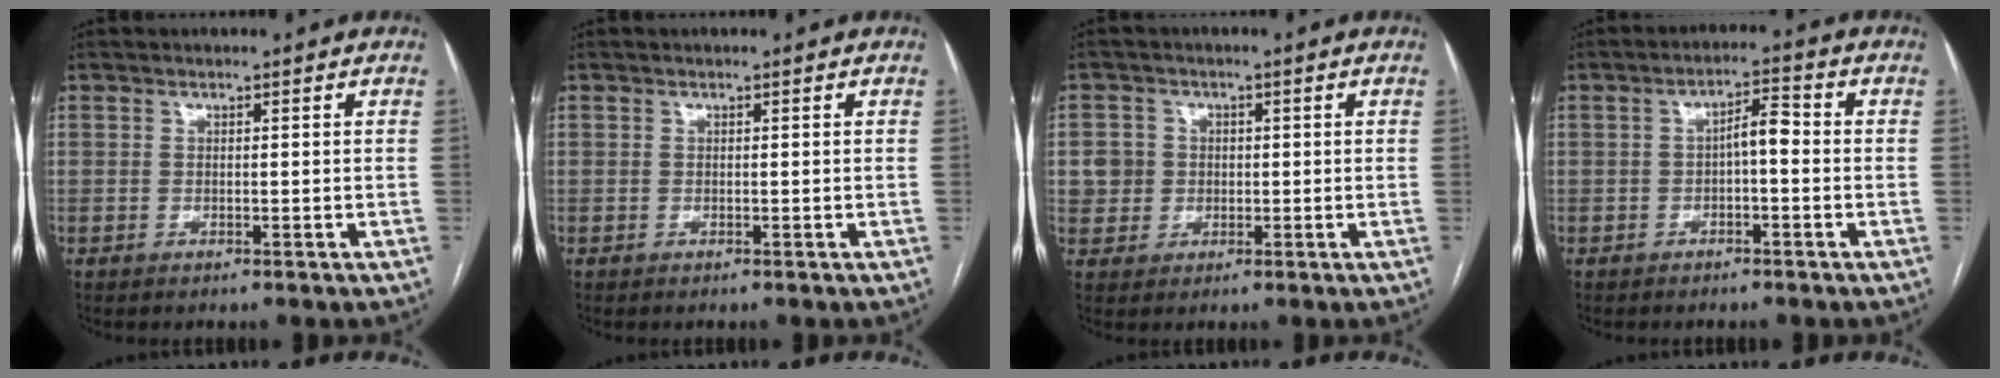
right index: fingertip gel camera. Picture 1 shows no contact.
{"total": 0.0}
{"total": 4.1, "force": [0.3, 4.1, 0.4], "torque": [0.001, 0.014, 0.011]}
{"total": 3.8, "force": [-0.5, 1.2, 3.6], "torque": [-0.058, 0.017, -0.008]}